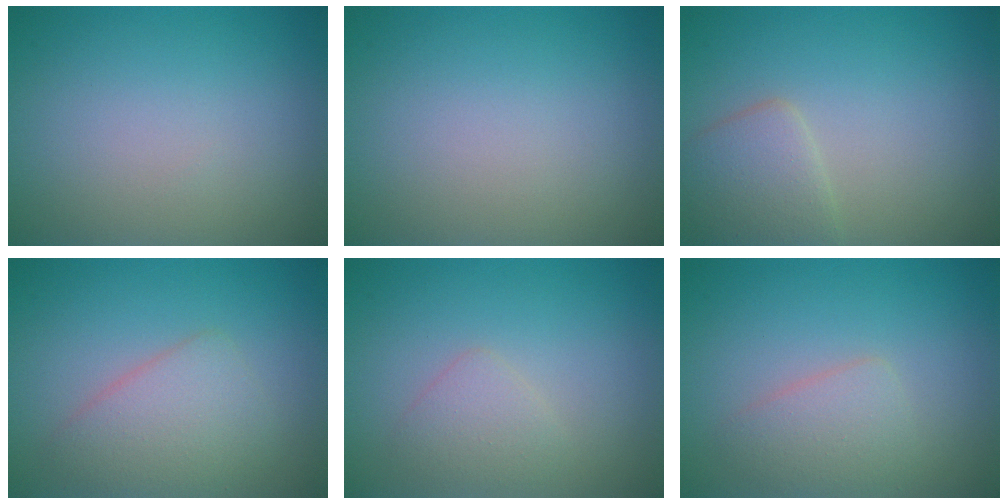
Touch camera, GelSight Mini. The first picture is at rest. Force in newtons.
{"total": 0.0}
{"total": 2.9, "press": 2.9, "slide": 0.1}
{"total": 3.4, "press": 3.4, "slide": 0.0}
{"total": 1.7, "press": 1.7, "slide": 0.1}
{"total": 2.4, "press": 2.4, "slide": 0.1}